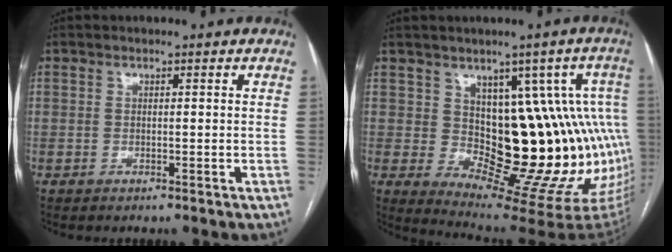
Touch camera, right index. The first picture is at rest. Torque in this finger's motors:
{"motor_torque": [1.76, -0.37, 0.50, 0.07]}